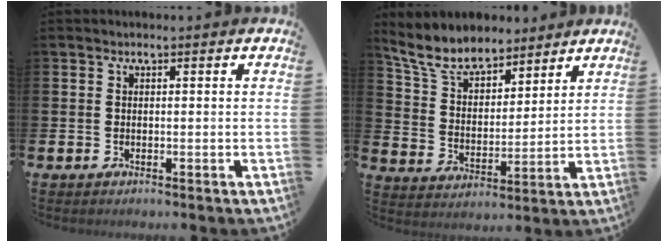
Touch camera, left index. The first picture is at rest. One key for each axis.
{"total": 8.1, "fx": 7.2, "fy": 2.9, "fz": 2.4, "tx": -0.084, "ty": -0.035, "tz": 0.130}